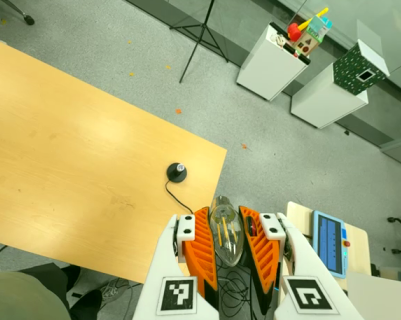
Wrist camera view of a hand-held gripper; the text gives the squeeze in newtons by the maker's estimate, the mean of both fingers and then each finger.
{"total": 19.0, "left": 21.1, "right": 17.0}